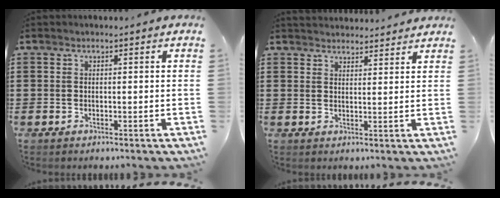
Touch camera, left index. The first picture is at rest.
{"total": 2.5, "force": [2.5, 0.2, -0.2], "torque": [-0.003, -0.006, 0.048]}